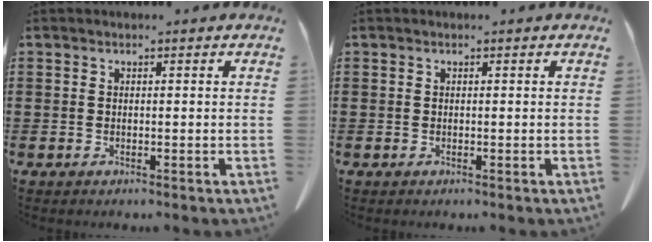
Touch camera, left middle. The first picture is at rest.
{"total": 0.0}